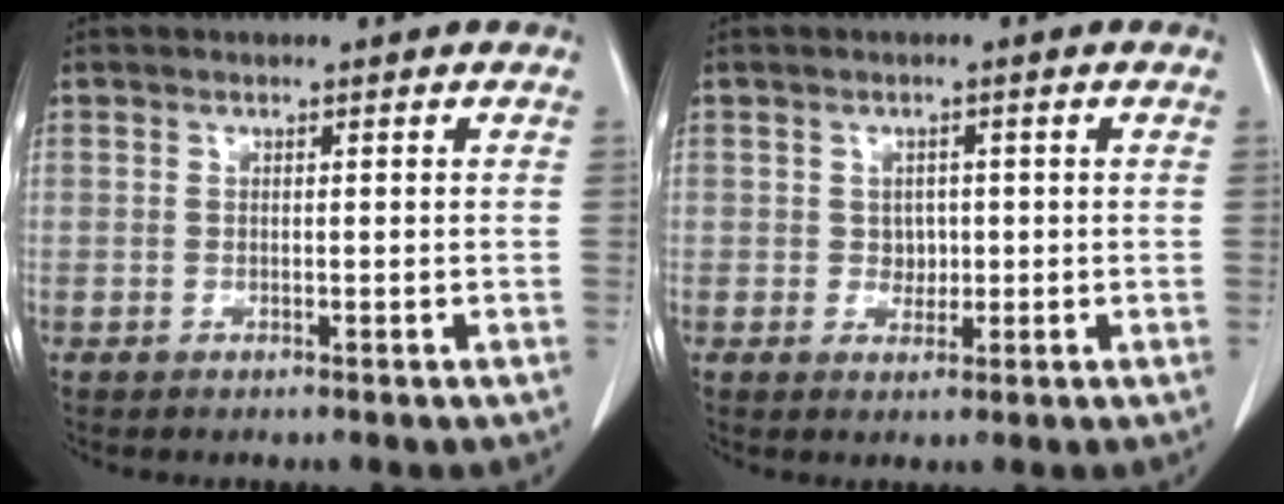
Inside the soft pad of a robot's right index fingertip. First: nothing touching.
{"total": 2.0, "force": [0.0, 1.7, 1.1], "torque": [-0.011, 0.002, 0.002]}